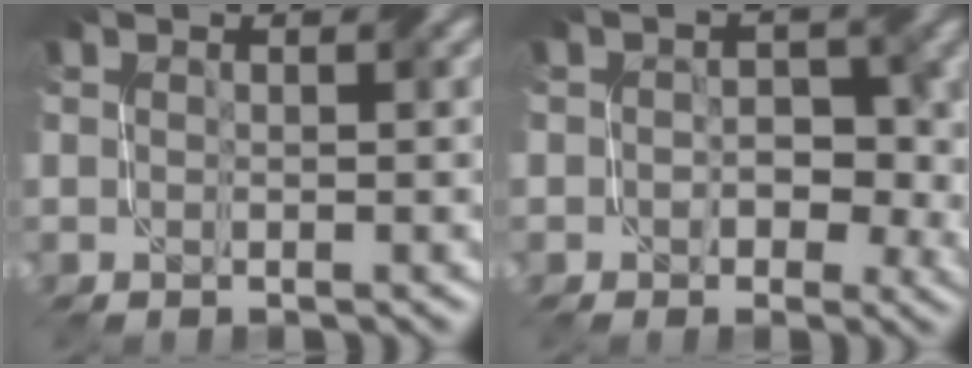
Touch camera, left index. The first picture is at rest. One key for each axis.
{"total": 3.7, "fx": -0.2, "fy": 2.7, "fz": 2.4, "tx": -0.014, "ty": 0.000, "tz": 0.004}